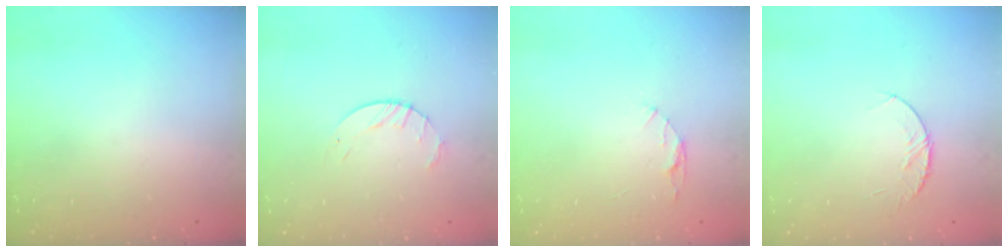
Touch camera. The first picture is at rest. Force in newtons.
{"total": 3.5, "press": 3.5, "slide": 0.4}
{"total": 4.3, "press": 4.3, "slide": 0.5}
{"total": 5.3, "press": 5.3, "slide": 0.6}